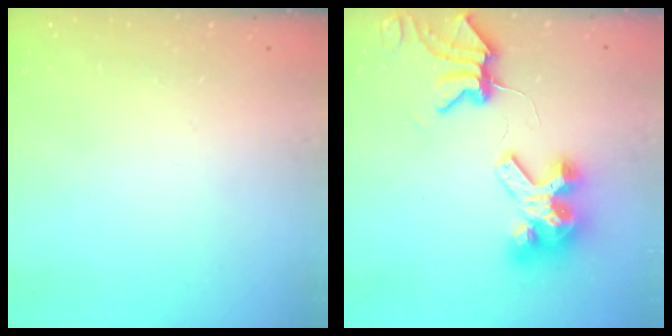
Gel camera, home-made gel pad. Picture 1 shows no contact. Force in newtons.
{"total": 8.9, "press": 8.8, "slide": 1.1}